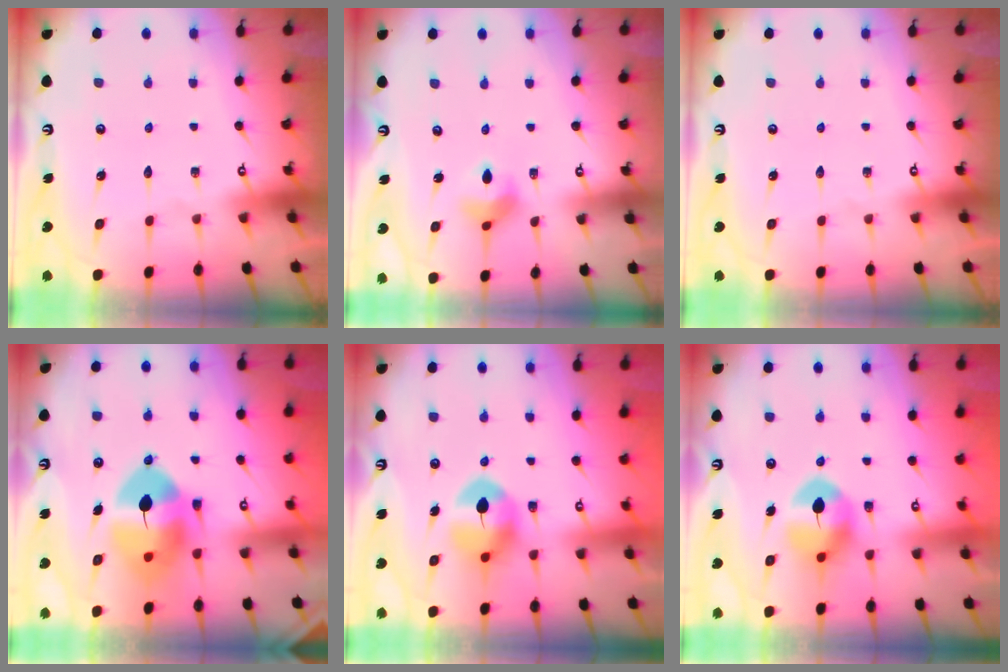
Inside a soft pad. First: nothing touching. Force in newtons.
{"total": 8.0, "press": 8.0, "slide": 1.1}
{"total": 0.0}
{"total": 13.2, "press": 13.0, "slide": 2.1}
{"total": 8.9, "press": 8.9, "slide": 0.4}
{"total": 8.9, "press": 8.9, "slide": 0.4}